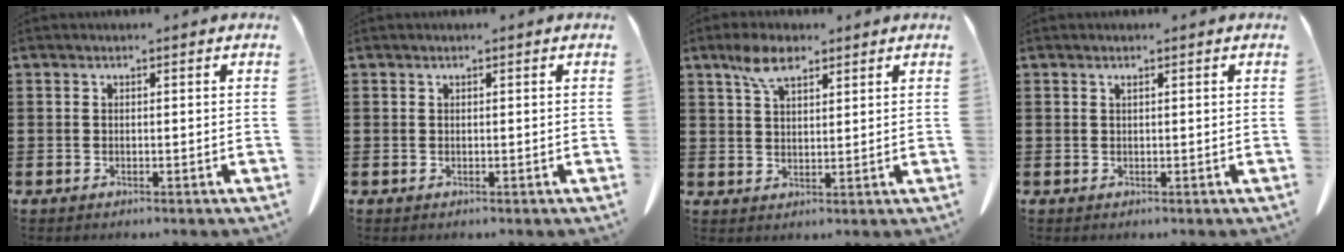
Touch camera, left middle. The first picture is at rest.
{"total": 0.0}
{"total": 5.6, "force": [3.6, 2.3, 3.6], "torque": [-0.080, 0.006, 0.066]}
{"total": 0.5, "force": [0.3, -0.1, 0.4], "torque": [-0.010, -0.004, 0.008]}